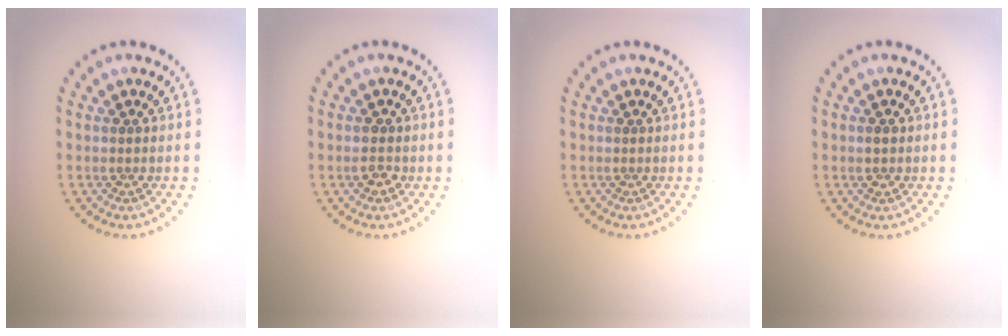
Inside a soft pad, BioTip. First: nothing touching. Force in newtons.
{"total": 1.5, "press": 1.5, "slide": 0.0}
{"total": 0.0}
{"total": 1.2, "press": 1.2, "slide": 0.1}